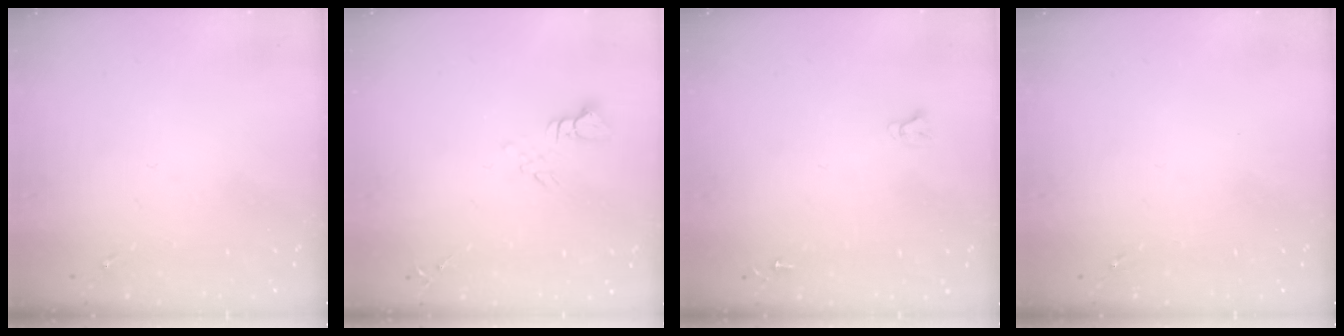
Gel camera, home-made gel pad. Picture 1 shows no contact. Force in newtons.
{"total": 5.1, "press": 5.1, "slide": 0.4}
{"total": 2.4, "press": 2.4, "slide": 0.2}
{"total": 0.0}